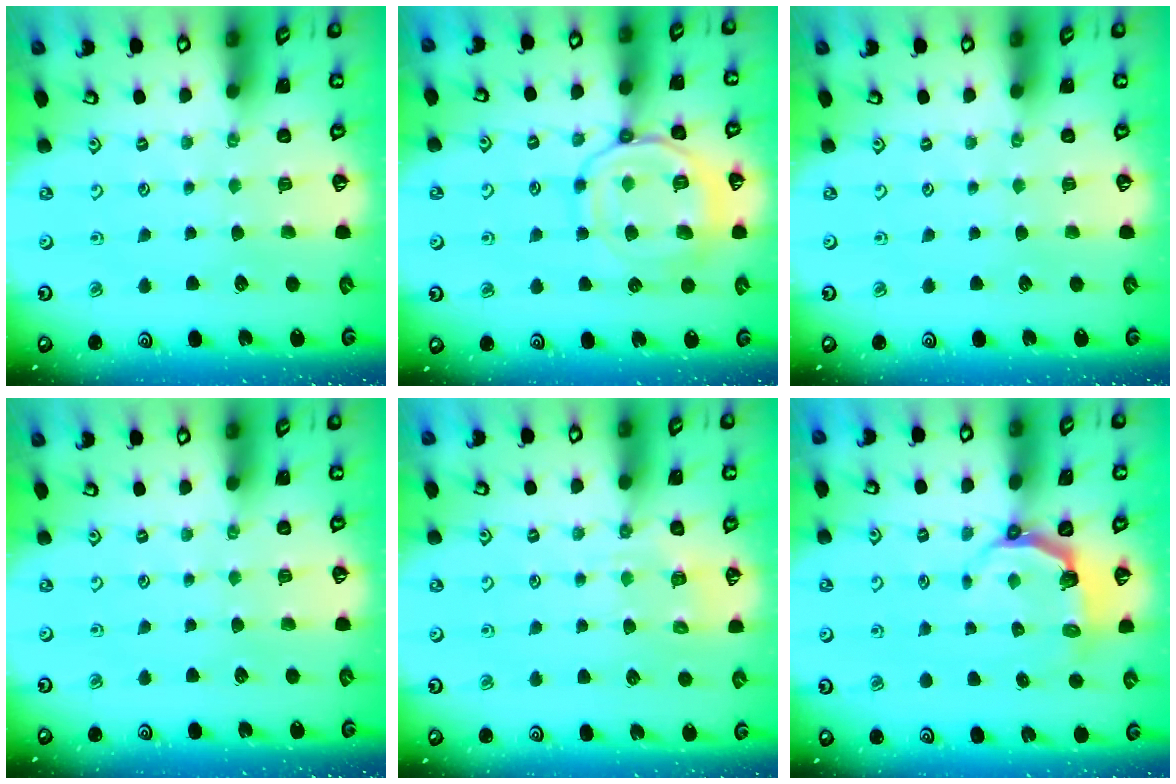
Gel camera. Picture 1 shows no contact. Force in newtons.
{"total": 13.4, "press": 13.4, "slide": 1.2}
{"total": 0.0}
{"total": 0.0}
{"total": 5.9, "press": 5.8, "slide": 1.0}
{"total": 4.5, "press": 2.9, "slide": 3.4}